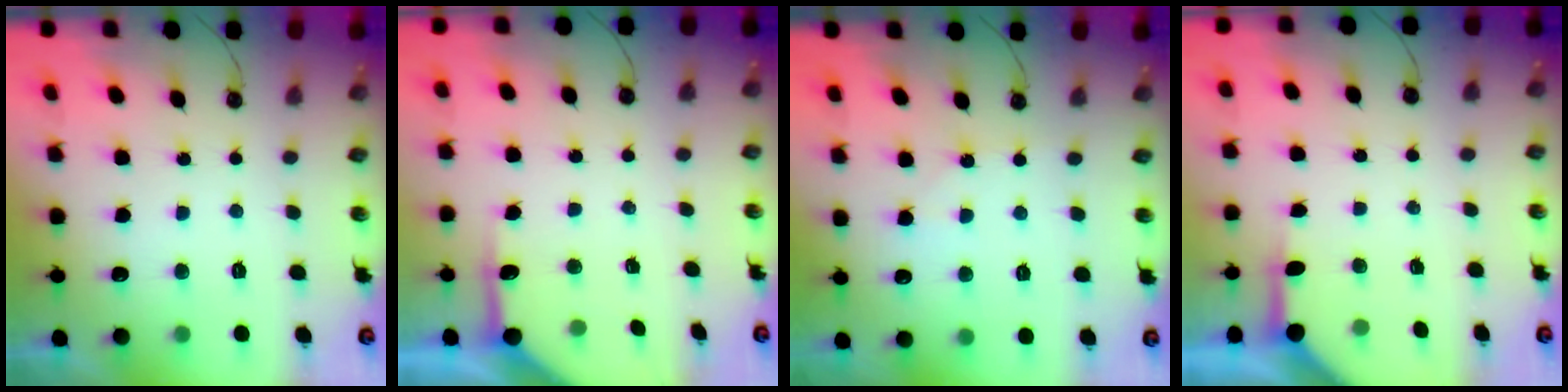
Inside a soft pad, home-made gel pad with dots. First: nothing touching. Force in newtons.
{"total": 5.2, "press": 5.2, "slide": 0.3}
{"total": 3.3, "press": 3.2, "slide": 0.5}
{"total": 4.0, "press": 4.0, "slide": 0.5}